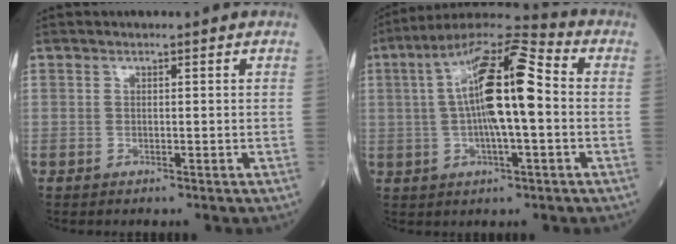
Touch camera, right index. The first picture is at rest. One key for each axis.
{"total": 15.7, "fx": 1.1, "fy": 3.1, "fz": 15.4, "tx": -0.285, "ty": 0.030, "tz": 0.012}